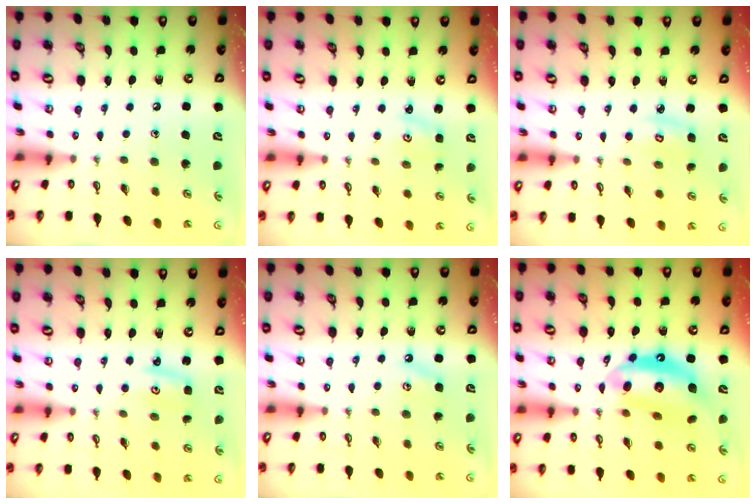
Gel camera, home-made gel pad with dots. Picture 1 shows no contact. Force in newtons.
{"total": 1.3, "press": 1.3, "slide": 0.2}
{"total": 4.2, "press": 4.2, "slide": 0.4}
{"total": 2.9, "press": 2.9, "slide": 0.3}
{"total": 3.2, "press": 3.2, "slide": 0.5}
{"total": 14.6, "press": 14.6, "slide": 1.2}